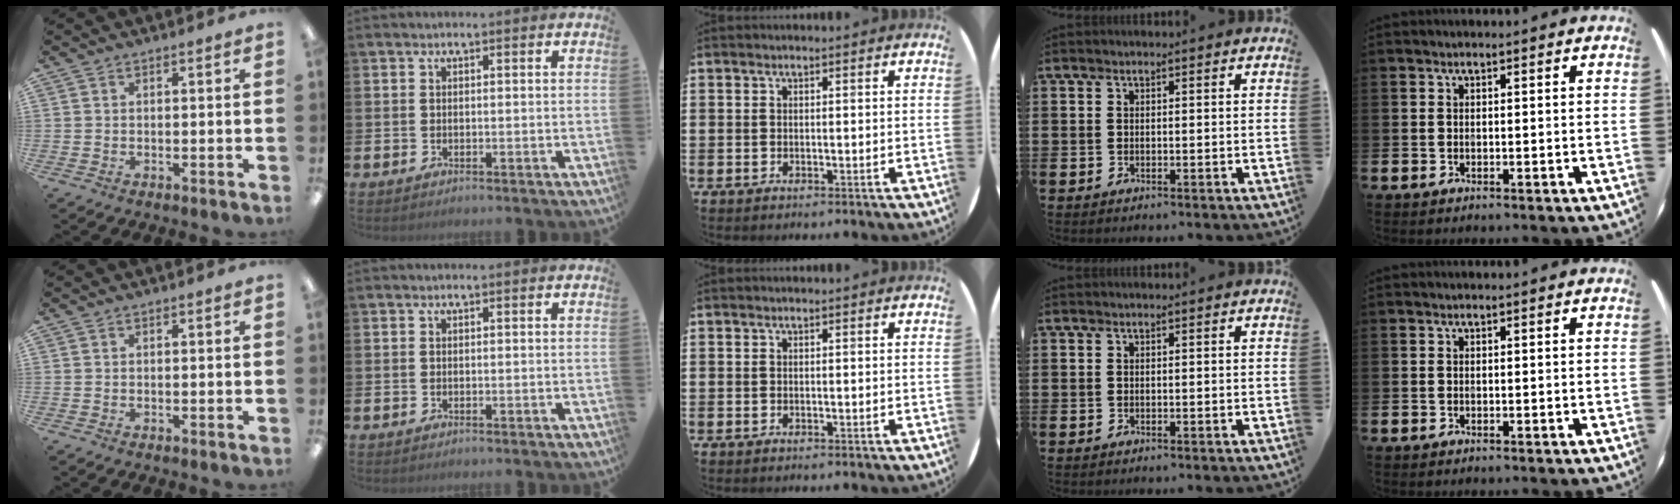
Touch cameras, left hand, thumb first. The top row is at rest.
{}